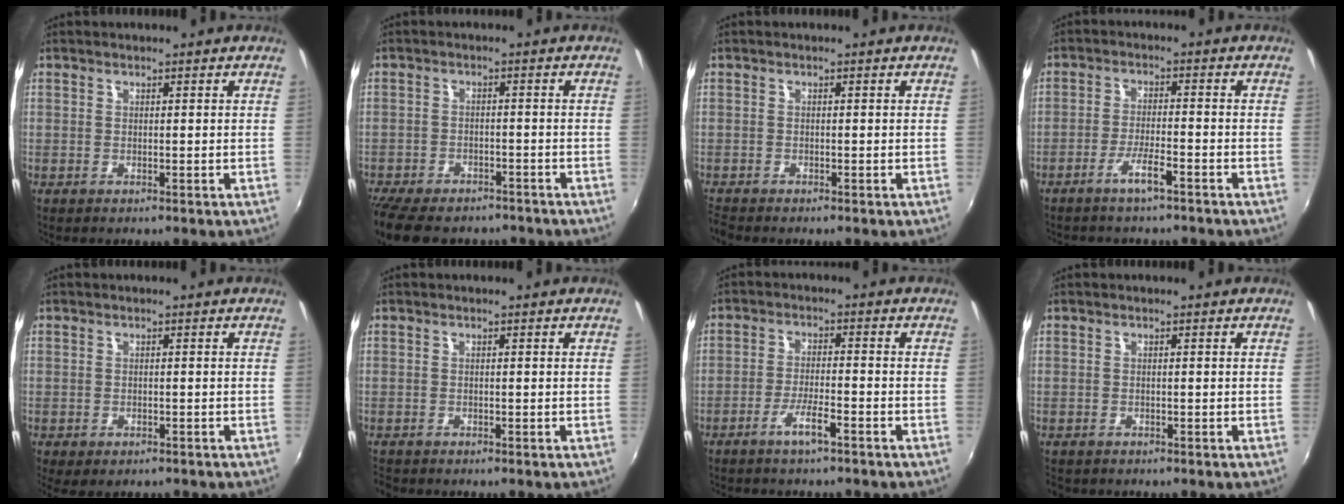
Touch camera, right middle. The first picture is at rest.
{"total": 13.7, "force": [-11.0, 5.8, 5.7], "torque": [-0.139, -0.021, -0.169]}
{"total": 1.9, "force": [-1.8, 0.1, 0.6], "torque": [-0.013, -0.013, -0.035]}
{"total": 4.2, "force": [-3.2, 0.6, 2.6], "torque": [-0.065, 0.000, -0.058]}
{"total": 2.9, "force": [-1.9, 1.5, 1.6], "torque": [-0.031, -0.018, -0.026]}
{"total": 1.3, "force": [-1.2, 0.2, 0.4], "torque": [-0.010, -0.009, -0.021]}
{"total": 4.3, "force": [-3.1, 0.5, 2.9], "torque": [-0.068, 0.000, -0.058]}
{"total": 1.2, "force": [-1.0, 0.6, 0.3], "torque": [-0.011, -0.004, -0.015]}